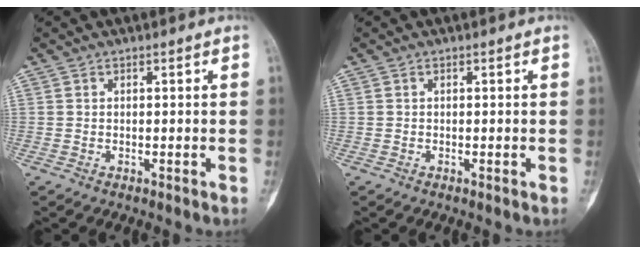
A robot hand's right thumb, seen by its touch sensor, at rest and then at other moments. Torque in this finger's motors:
{"motor_torque": [-0.20, -0.51, -0.06, 0.44, 0.00]}